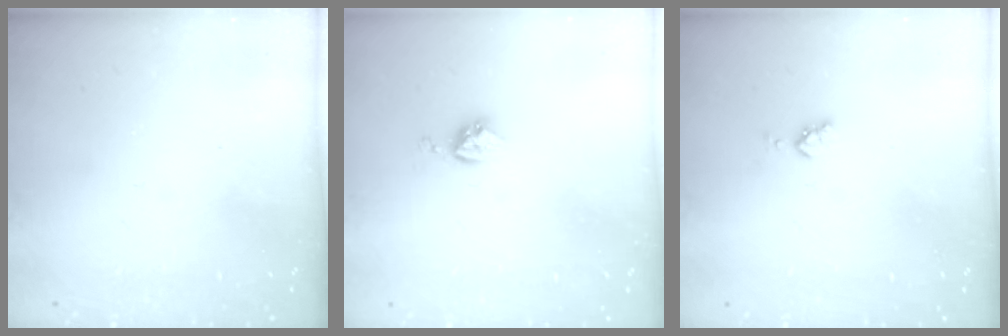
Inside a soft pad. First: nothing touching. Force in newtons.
{"total": 3.9, "press": 3.9, "slide": 0.4}
{"total": 3.6, "press": 3.5, "slide": 0.4}